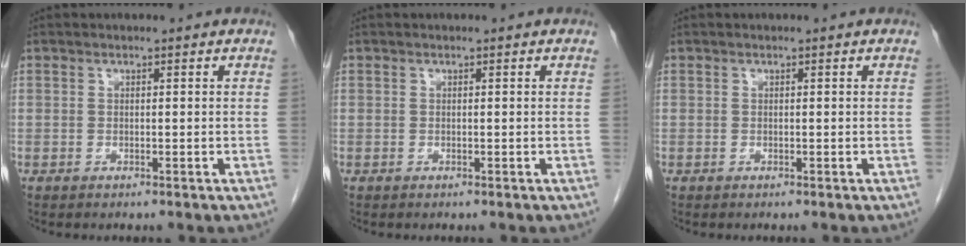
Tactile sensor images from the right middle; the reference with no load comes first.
{"total": 0.0}
{"total": 0.0}